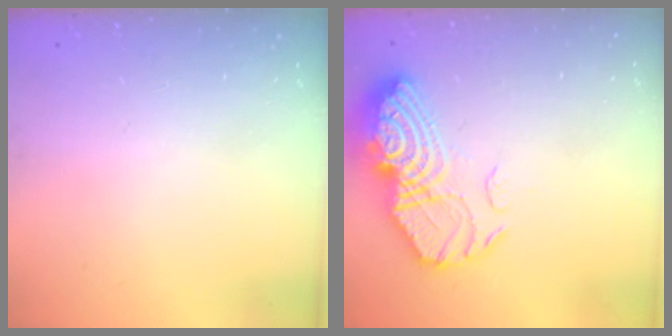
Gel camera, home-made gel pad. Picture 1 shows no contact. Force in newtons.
{"total": 16.6, "press": 16.4, "slide": 2.6}